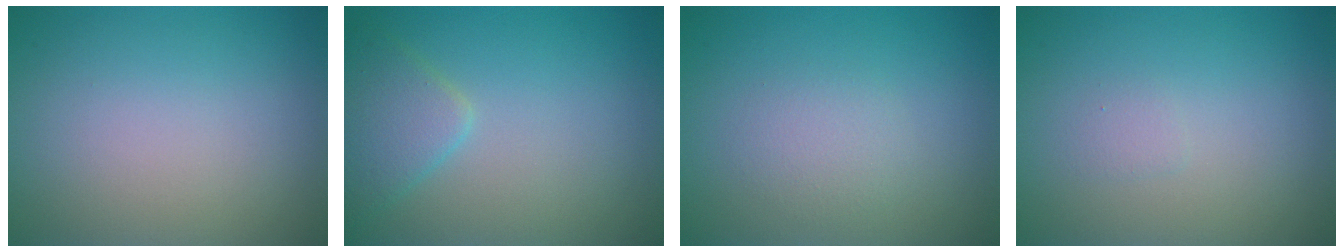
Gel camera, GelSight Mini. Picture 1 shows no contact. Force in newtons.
{"total": 2.9, "press": 2.9, "slide": 0.0}
{"total": 1.6, "press": 1.6, "slide": 0.1}
{"total": 0.6, "press": 0.6, "slide": 0.1}